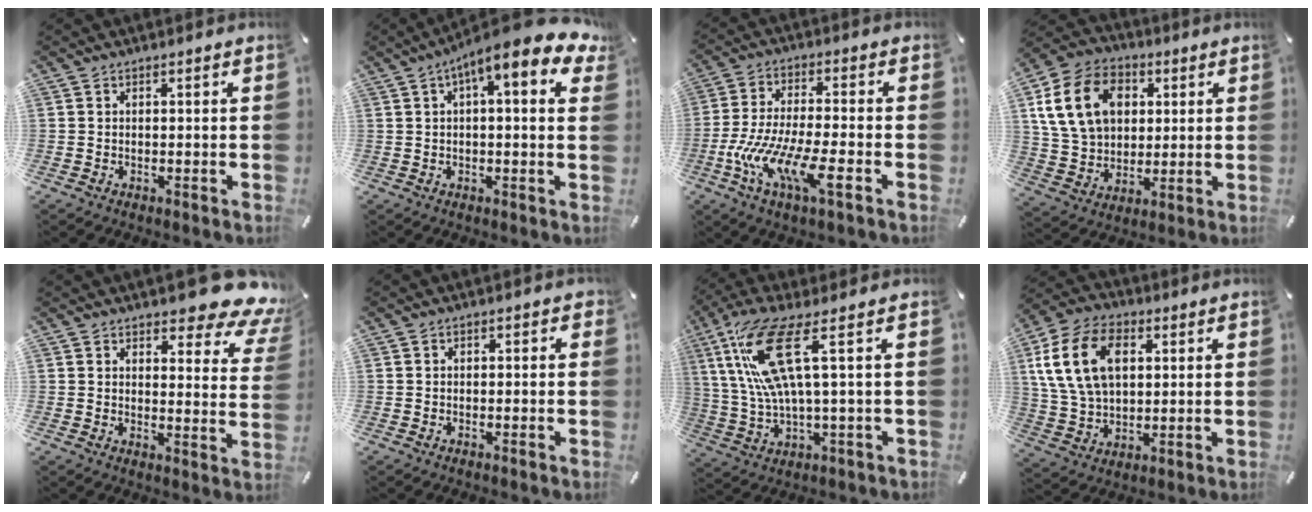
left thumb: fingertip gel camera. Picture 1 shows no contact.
{"total": 10.4, "force": [5.7, 2.2, 8.5], "torque": [-0.129, -0.037, 0.093]}
{"total": 14.5, "force": [-6.2, 4.2, 12.4], "torque": [-0.251, -0.001, -0.104]}
{"total": 16.3, "force": [4.0, 12.8, 9.2], "torque": [-0.190, 0.010, 0.075]}
{"total": 10.2, "force": [8.3, 3.6, 4.8], "torque": [-0.058, -0.070, 0.146]}
{"total": 0.9, "force": [-0.2, 0.8, 0.5], "torque": [-0.008, 0.005, -0.005]}
{"total": 15.4, "force": [4.8, 3.5, 14.2], "torque": [-0.318, -0.018, 0.071]}
{"total": 16.1, "force": [4.3, 11.3, 10.6], "torque": [-0.234, 0.009, 0.076]}